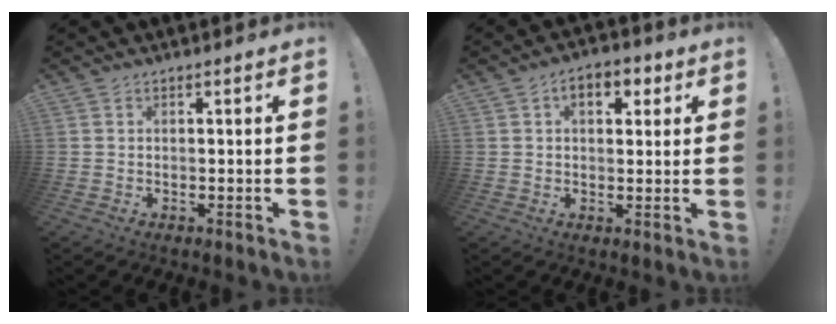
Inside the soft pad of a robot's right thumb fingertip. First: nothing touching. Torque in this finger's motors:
{"motor_torque": [0.38, 1.69, 0.72, -0.12, 0.02]}